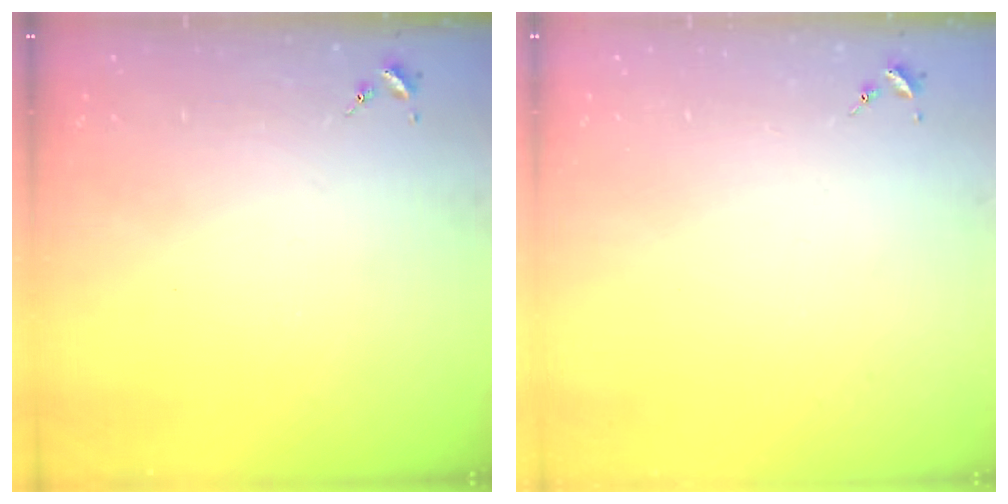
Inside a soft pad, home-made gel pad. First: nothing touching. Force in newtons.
{"total": 0.0}